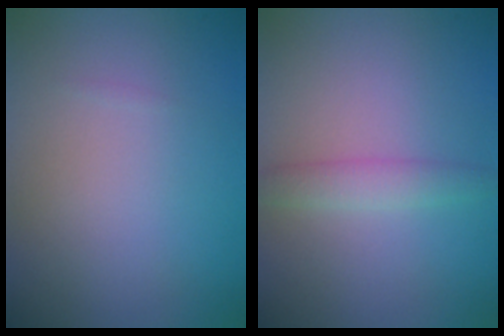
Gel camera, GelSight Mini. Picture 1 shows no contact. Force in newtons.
{"total": 1.9, "press": 1.9, "slide": 0.1}